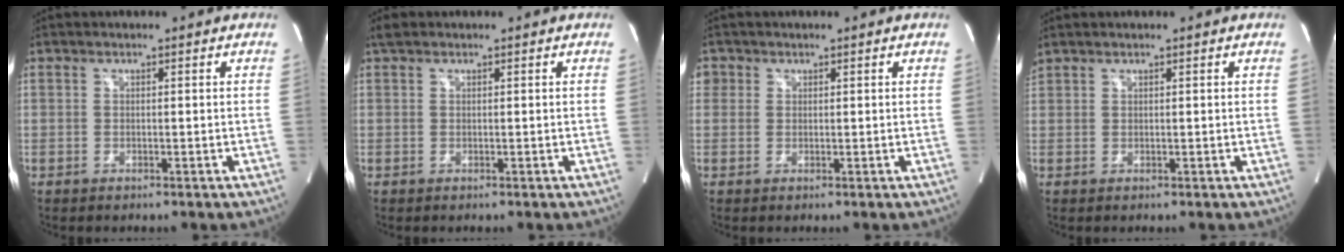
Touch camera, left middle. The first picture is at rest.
{"total": 1.2, "force": [1.0, 0.6, 0.4], "torque": [-0.014, 0.013, 0.018]}
{"total": 2.0, "force": [0.9, 1.8, 0.3], "torque": [0.004, 0.006, 0.015]}
{"total": 1.7, "force": [1.5, -0.2, 0.8], "torque": [-0.027, 0.028, 0.036]}